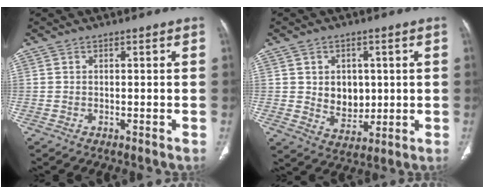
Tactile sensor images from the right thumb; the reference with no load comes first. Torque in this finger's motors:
{"motor_torque": [-0.18, 0.21, 0.36, 0.45, 0.02]}